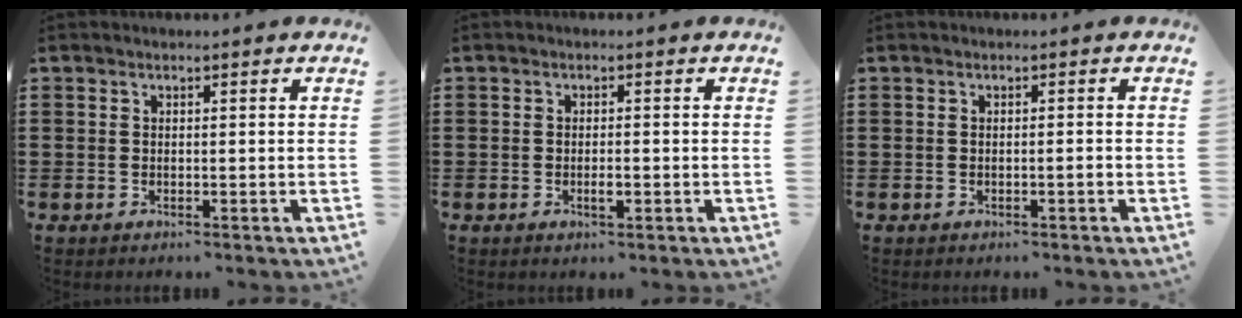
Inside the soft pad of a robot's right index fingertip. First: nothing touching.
{"total": 1.7, "force": [-0.6, 0.5, 1.5], "torque": [-0.028, -0.002, -0.009]}
{"total": 0.8, "force": [-0.4, 0.0, 0.7], "torque": [-0.013, -0.003, -0.007]}